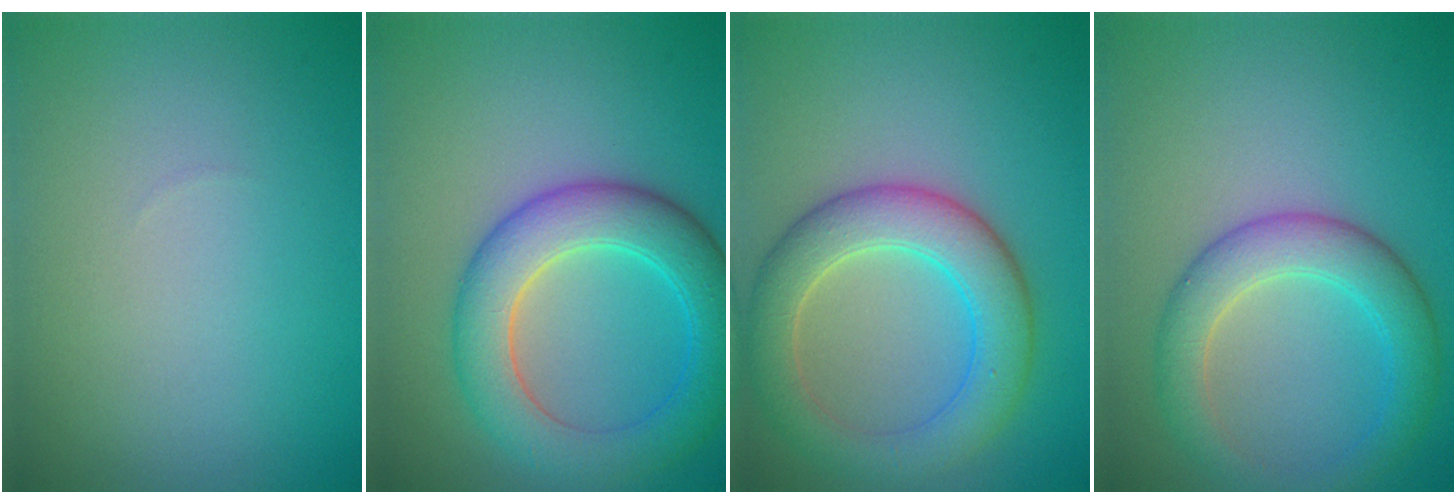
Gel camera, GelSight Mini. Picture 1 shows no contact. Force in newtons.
{"total": 6.7, "press": 6.7, "slide": 0.3}
{"total": 6.1, "press": 6.1, "slide": 0.2}
{"total": 4.5, "press": 4.5, "slide": 0.1}